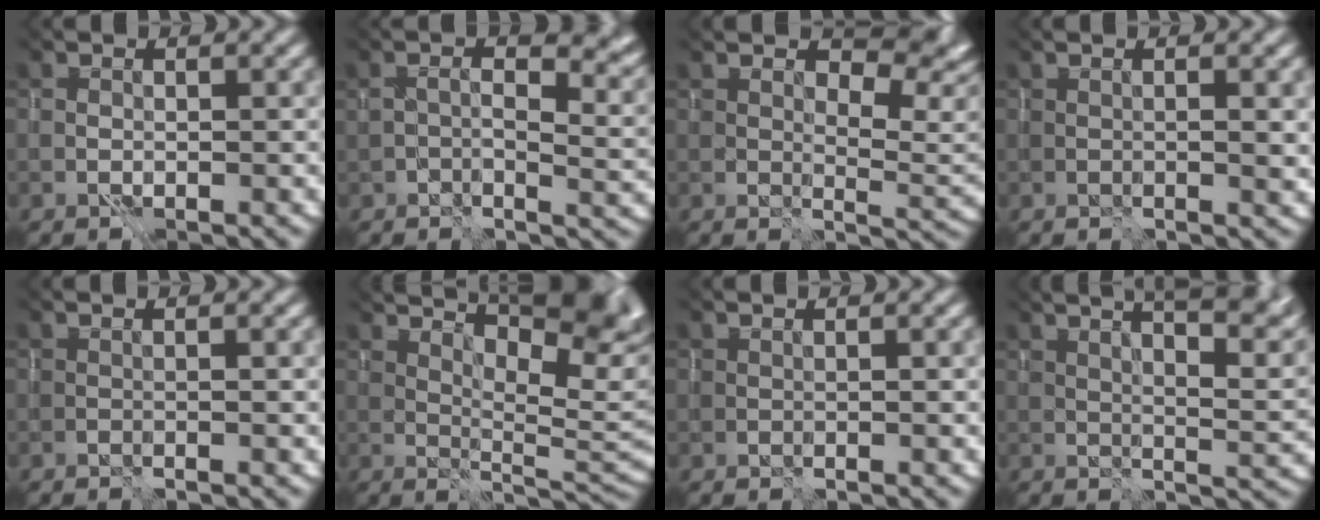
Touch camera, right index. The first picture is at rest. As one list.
[{"total": 4.6, "force": [-0.2, 1.6, 4.3], "torque": [-0.056, -0.007, 0.004]}, {"total": 6.0, "force": [2.4, 3.1, 4.6], "torque": [-0.050, -0.004, 0.057]}, {"total": 1.6, "force": [0.4, 0.7, 1.4], "torque": [-0.008, -0.003, 0.006]}, {"total": 0.0}, {"total": 8.2, "force": [5.2, 2.0, 6.0], "torque": [-0.087, 0.000, 0.101]}, {"total": 0.6, "force": [0.5, 0.2, -0.3], "torque": [0.004, -0.008, 0.008]}, {"total": 6.1, "force": [4.4, -0.4, 4.2], "torque": [-0.053, 0.016, 0.077]}]